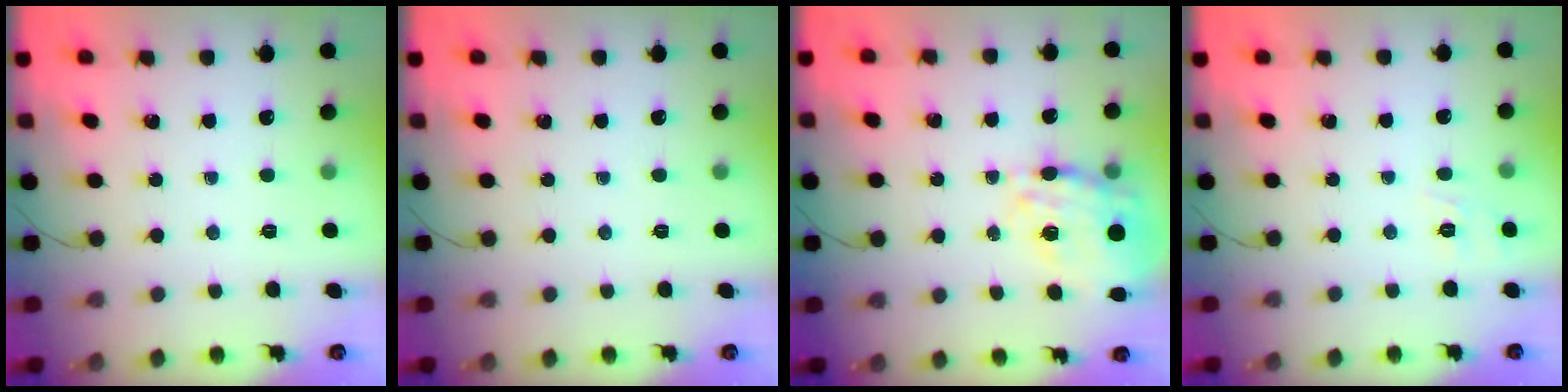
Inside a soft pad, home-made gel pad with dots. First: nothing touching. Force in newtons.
{"total": 0.0}
{"total": 21.4, "press": 21.0, "slide": 4.0}
{"total": 5.5, "press": 5.1, "slide": 2.0}